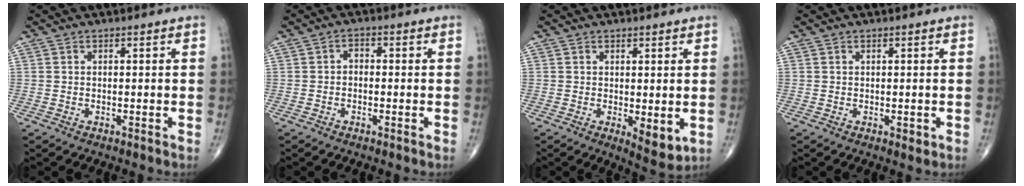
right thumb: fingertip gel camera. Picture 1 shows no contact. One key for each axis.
{"total": 1.7, "fx": -0.4, "fy": 1.2, "fz": 1.1, "tx": -0.005, "ty": 0.011, "tz": -0.013}
{"total": 4.9, "fx": -0.3, "fy": 2.0, "fz": 4.5, "tx": -0.057, "ty": -0.017, "tz": 0.001}
{"total": 1.0, "fx": 0.0, "fy": 0.6, "fz": 0.8, "tx": -0.008, "ty": -0.002, "tz": 0.001}